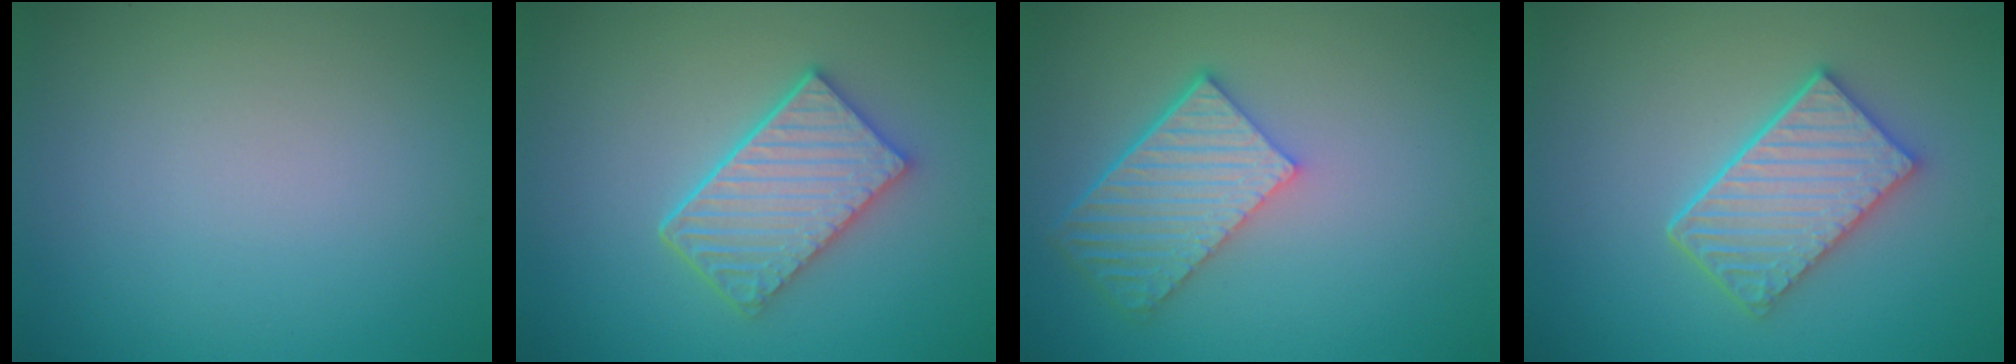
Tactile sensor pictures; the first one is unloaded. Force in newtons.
{"total": 5.0, "press": 4.2, "slide": 2.8}
{"total": 5.7, "press": 4.3, "slide": 3.7}
{"total": 5.0, "press": 4.2, "slide": 2.8}